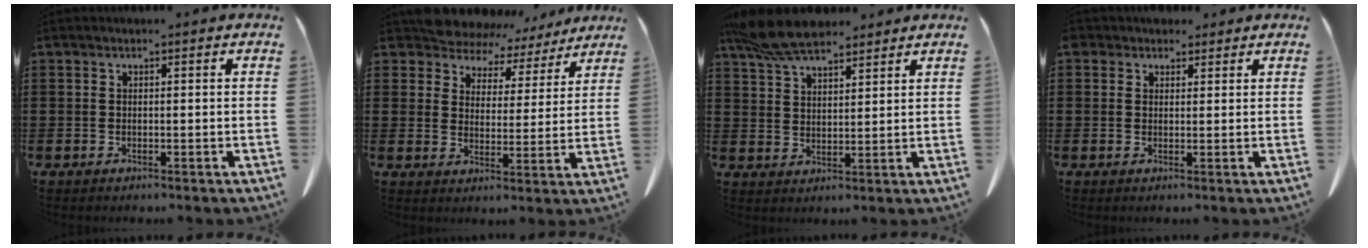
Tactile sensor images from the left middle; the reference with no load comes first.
{"total": 6.0, "force": [5.7, 1.8, 0.2], "torque": [-0.041, -0.037, 0.100]}
{"total": 8.1, "force": [6.9, 2.4, 3.6], "torque": [-0.093, -0.008, 0.130]}
{"total": 2.4, "force": [1.8, 1.4, 0.6], "torque": [-0.009, 0.006, 0.033]}